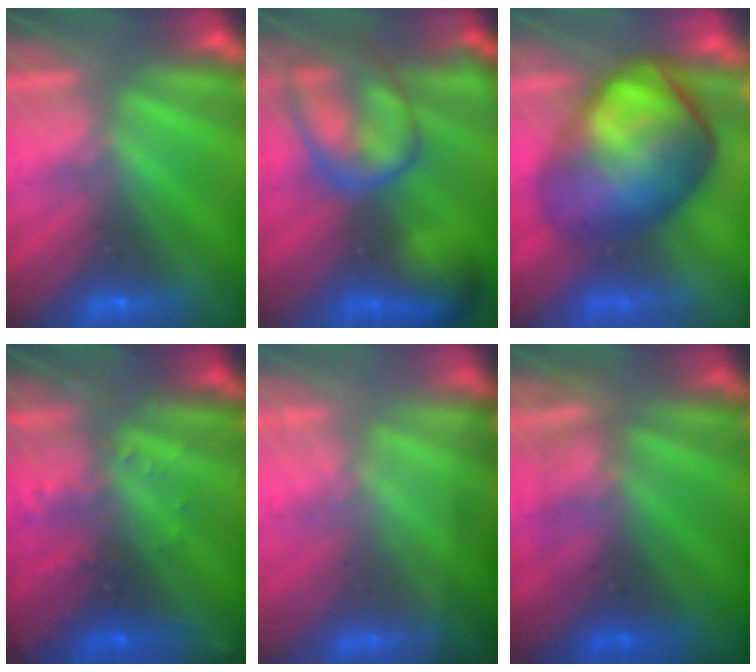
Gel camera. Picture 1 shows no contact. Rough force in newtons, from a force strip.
{"total": 7.0}
{"total": 7.1}
{"total": 2.9}
{"total": 1.3}
{"total": 3.1}